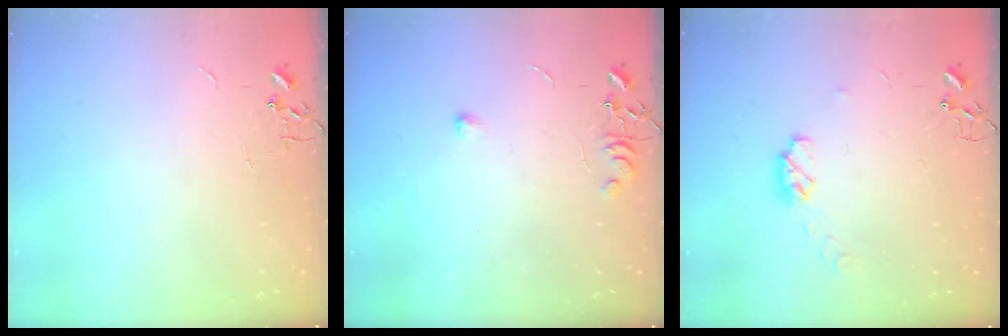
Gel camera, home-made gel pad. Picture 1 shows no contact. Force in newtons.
{"total": 6.9, "press": 6.8, "slide": 0.9}
{"total": 6.1, "press": 6.1, "slide": 0.3}